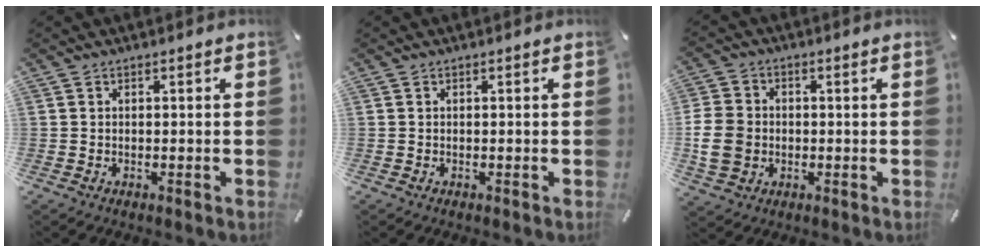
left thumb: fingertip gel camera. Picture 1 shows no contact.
{"total": 0.0}
{"total": 8.5, "force": [-0.9, 7.4, 4.2], "torque": [-0.102, 0.010, -0.014]}